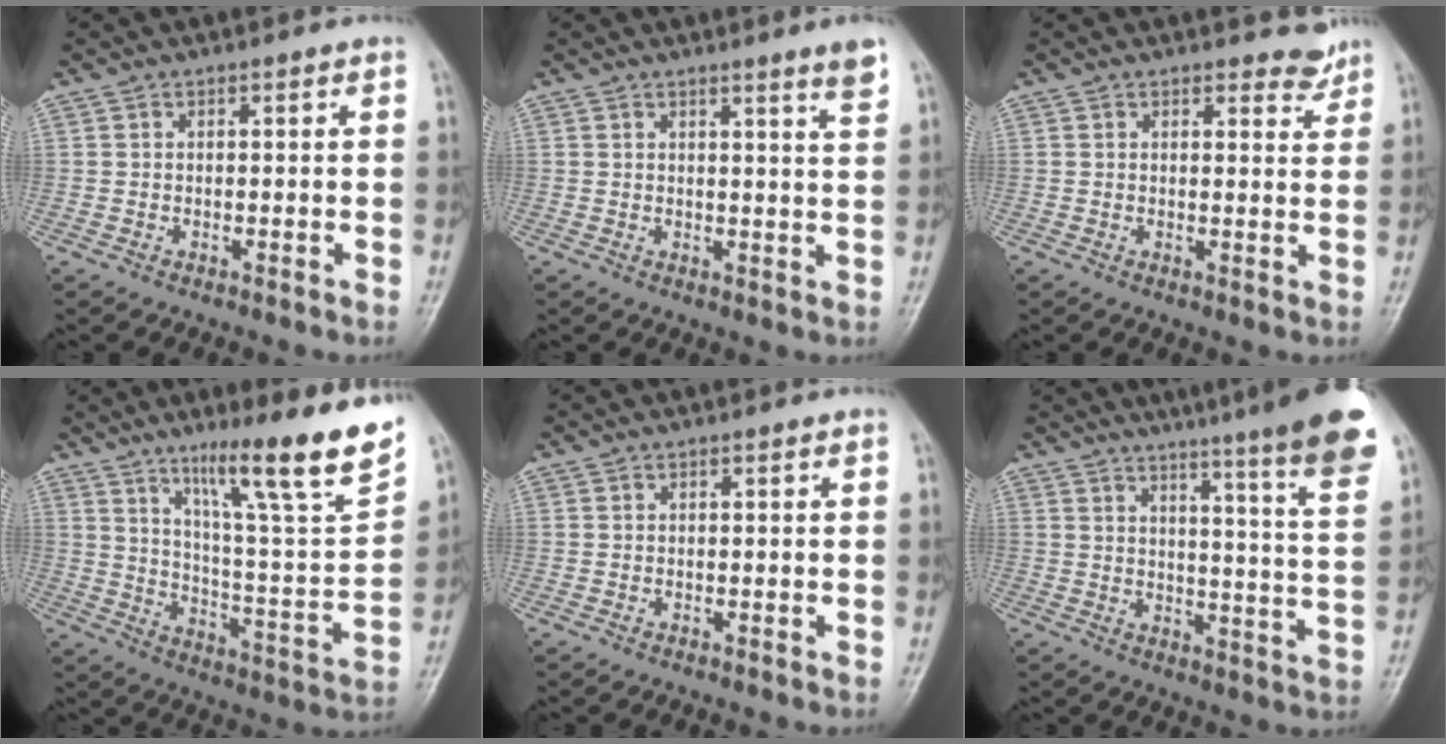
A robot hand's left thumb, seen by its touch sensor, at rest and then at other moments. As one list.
[{"total": 3.9, "force": [2.8, -0.4, 2.6], "torque": [-0.032, -0.027, 0.038]}, {"total": 3.3, "force": [2.9, 1.3, 0.7], "torque": [0.009, -0.025, 0.030]}, {"total": 22.0, "force": [14.1, 2.4, 16.6], "torque": [-0.224, -0.066, 0.228]}, {"total": 0.0}, {"total": 22.3, "force": [16.6, 1.6, 14.8], "torque": [-0.181, -0.094, 0.207]}]